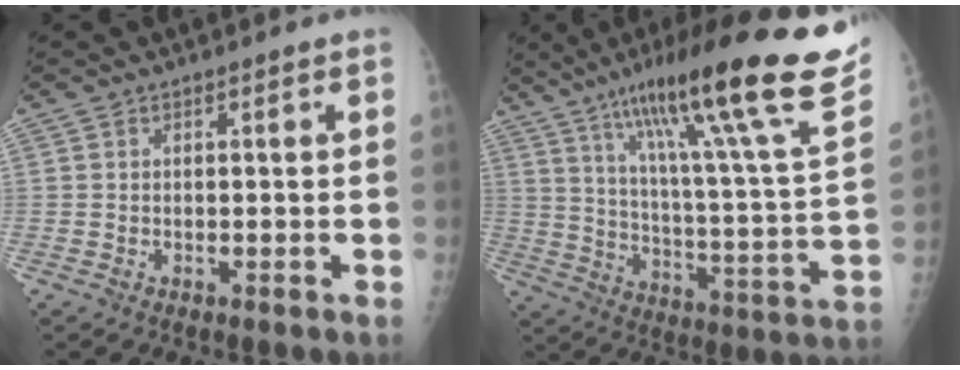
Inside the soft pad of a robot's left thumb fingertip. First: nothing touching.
{"total": 29.2, "force": [18.7, 3.1, 22.2], "torque": [-0.334, -0.058, 0.283]}